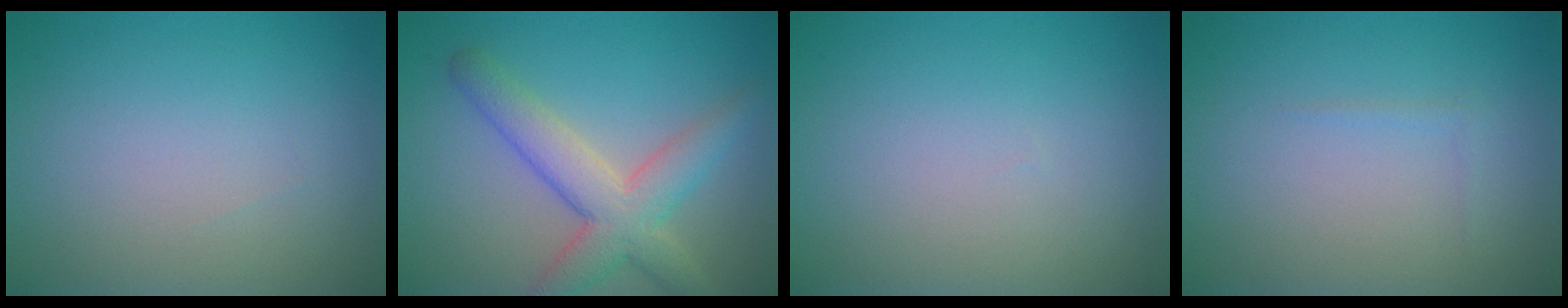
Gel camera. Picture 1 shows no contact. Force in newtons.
{"total": 5.6, "press": 5.6, "slide": 0.2}
{"total": 0.0}
{"total": 0.5, "press": 0.5, "slide": 0.1}